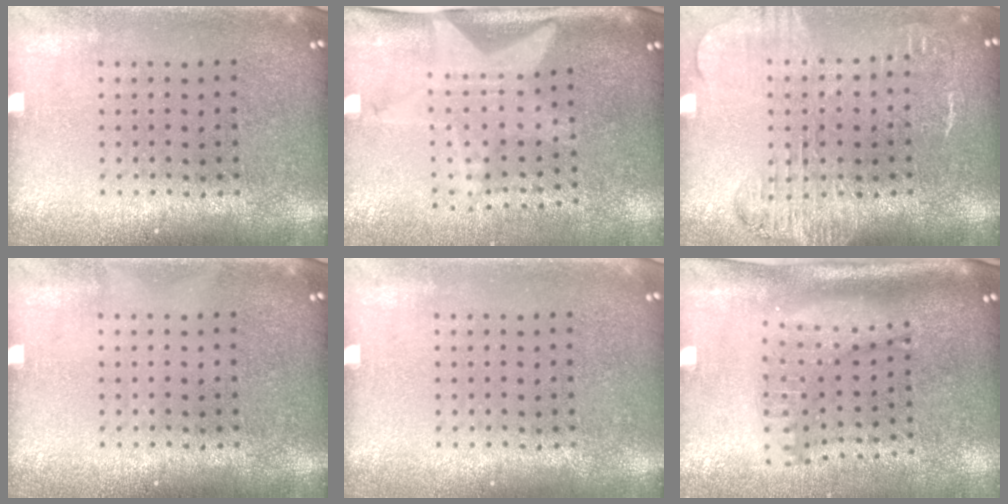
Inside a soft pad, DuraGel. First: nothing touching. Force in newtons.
{"total": 2.0, "press": 1.5, "slide": 1.4}
{"total": 1.7, "press": 1.5, "slide": 0.8}
{"total": 0.0}
{"total": 0.0}
{"total": 1.4, "press": 1.3, "slide": 0.6}